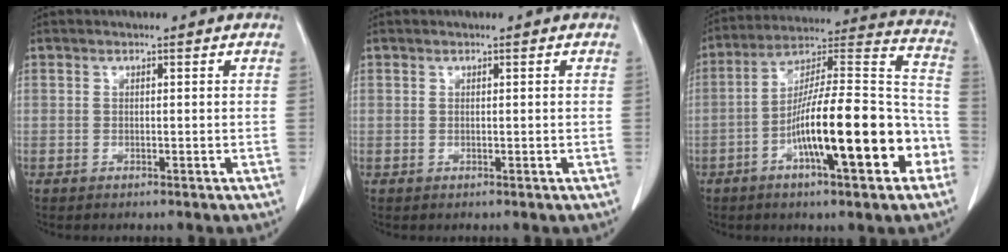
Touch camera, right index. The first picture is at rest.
{"total": 0.0}
{"total": 21.2, "force": [-7.4, 4.1, 19.4], "torque": [-0.289, 0.022, -0.114]}